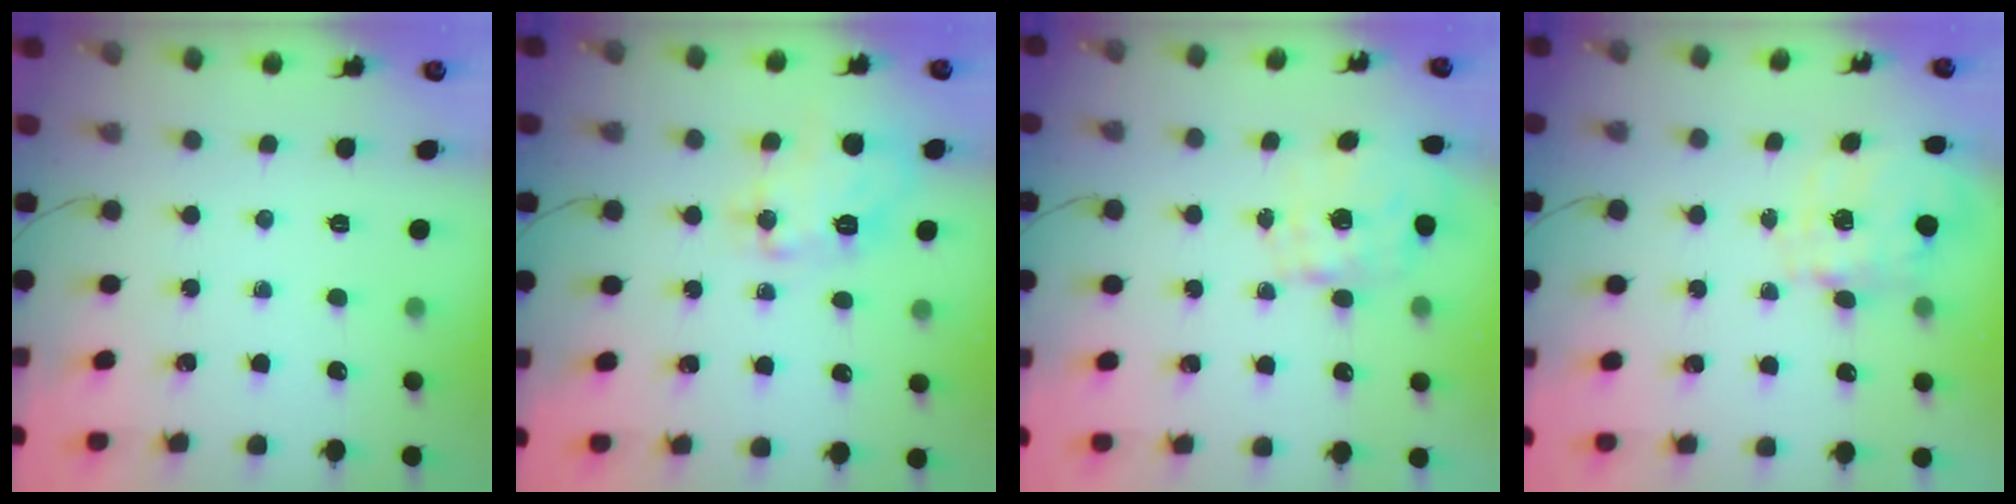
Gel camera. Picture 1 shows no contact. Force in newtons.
{"total": 12.5, "press": 12.5, "slide": 0.8}
{"total": 1.9, "press": 1.7, "slide": 0.7}
{"total": 9.5, "press": 9.5, "slide": 0.6}